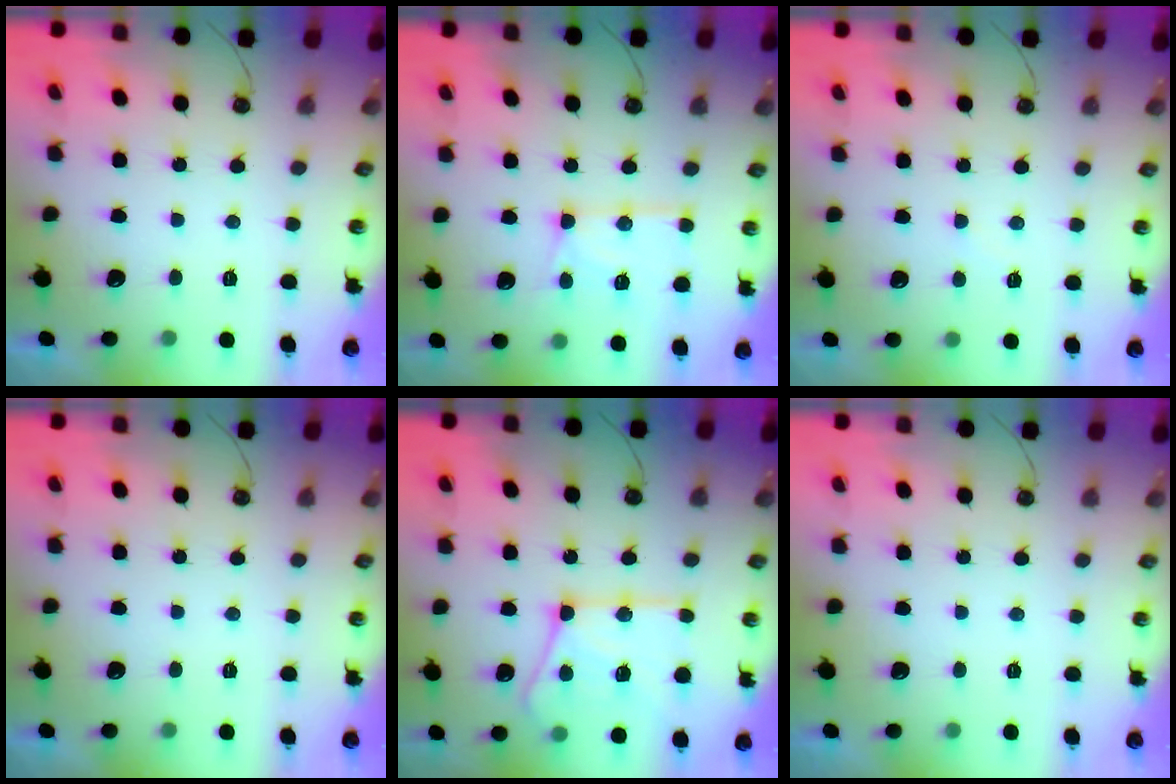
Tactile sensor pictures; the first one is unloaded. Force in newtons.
{"total": 13.6, "press": 13.6, "slide": 1.2}
{"total": 5.1, "press": 5.0, "slide": 0.7}
{"total": 0.0}
{"total": 19.5, "press": 19.4, "slide": 1.7}
{"total": 0.0}